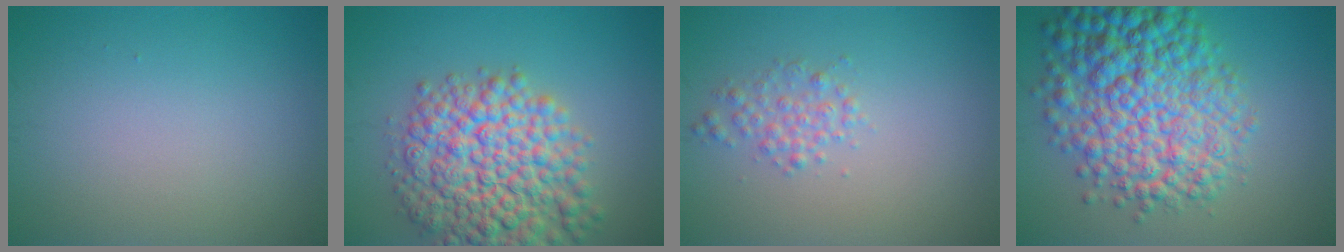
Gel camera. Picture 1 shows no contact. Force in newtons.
{"total": 10.1, "press": 10.1, "slide": 0.4}
{"total": 1.8, "press": 1.8, "slide": 0.0}
{"total": 11.1, "press": 11.1, "slide": 0.2}